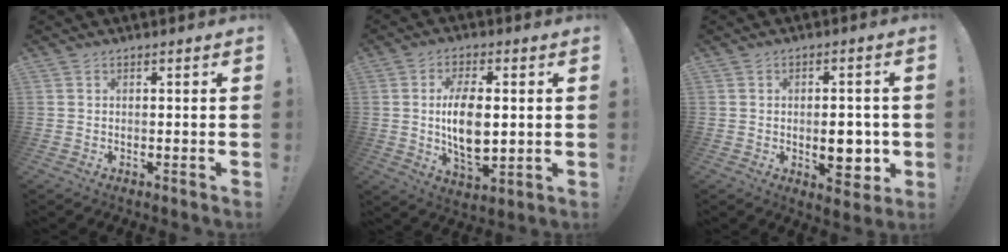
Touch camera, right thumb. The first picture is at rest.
{"total": 12.6, "force": [1.0, 6.5, 10.7], "torque": [-0.194, -0.012, 0.011]}
{"total": 8.8, "force": [-1.4, 5.2, 6.9], "torque": [-0.080, 0.007, -0.015]}